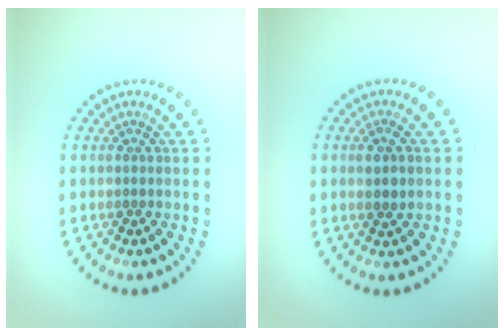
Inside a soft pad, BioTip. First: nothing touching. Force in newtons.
{"total": 1.3, "press": 1.2, "slide": 0.5}